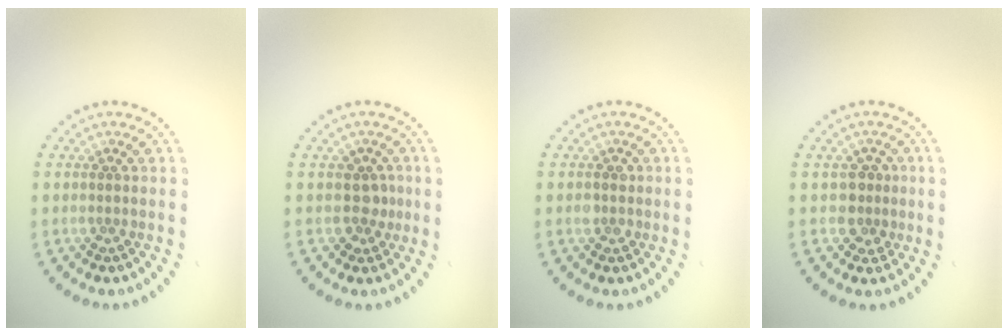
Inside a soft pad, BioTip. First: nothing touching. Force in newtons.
{"total": 1.7, "press": 1.3, "slide": 1.1}
{"total": 1.3, "press": 1.2, "slide": 0.3}
{"total": 2.1, "press": 1.7, "slide": 1.1}